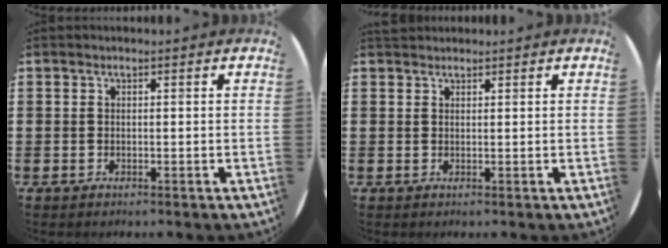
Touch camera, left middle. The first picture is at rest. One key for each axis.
{"total": 0.9, "fx": 0.9, "fy": 0.2, "fz": 0.0, "tx": -0.001, "ty": 0.001, "tz": 0.017}